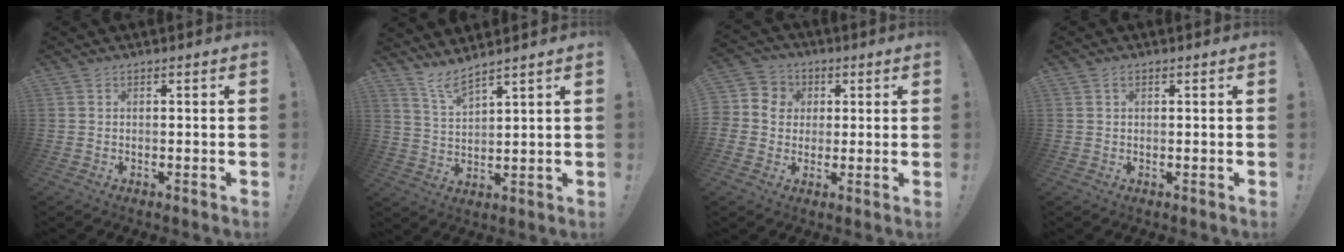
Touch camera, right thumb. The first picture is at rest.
{"total": 6.4, "force": [5.4, 0.7, 3.3], "torque": [-0.073, -0.029, 0.097]}
{"total": 7.1, "force": [0.3, 6.9, 1.7], "torque": [-0.027, 0.007, 0.010]}
{"total": 1.0, "force": [0.4, 0.7, 0.6], "torque": [-0.010, 0.002, 0.006]}